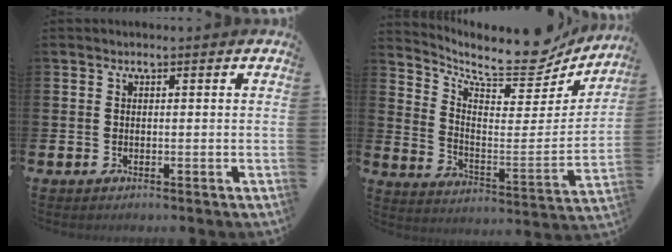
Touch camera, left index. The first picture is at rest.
{"total": 10.0, "force": [8.7, 3.0, 3.8], "torque": [-0.071, -0.078, 0.143]}